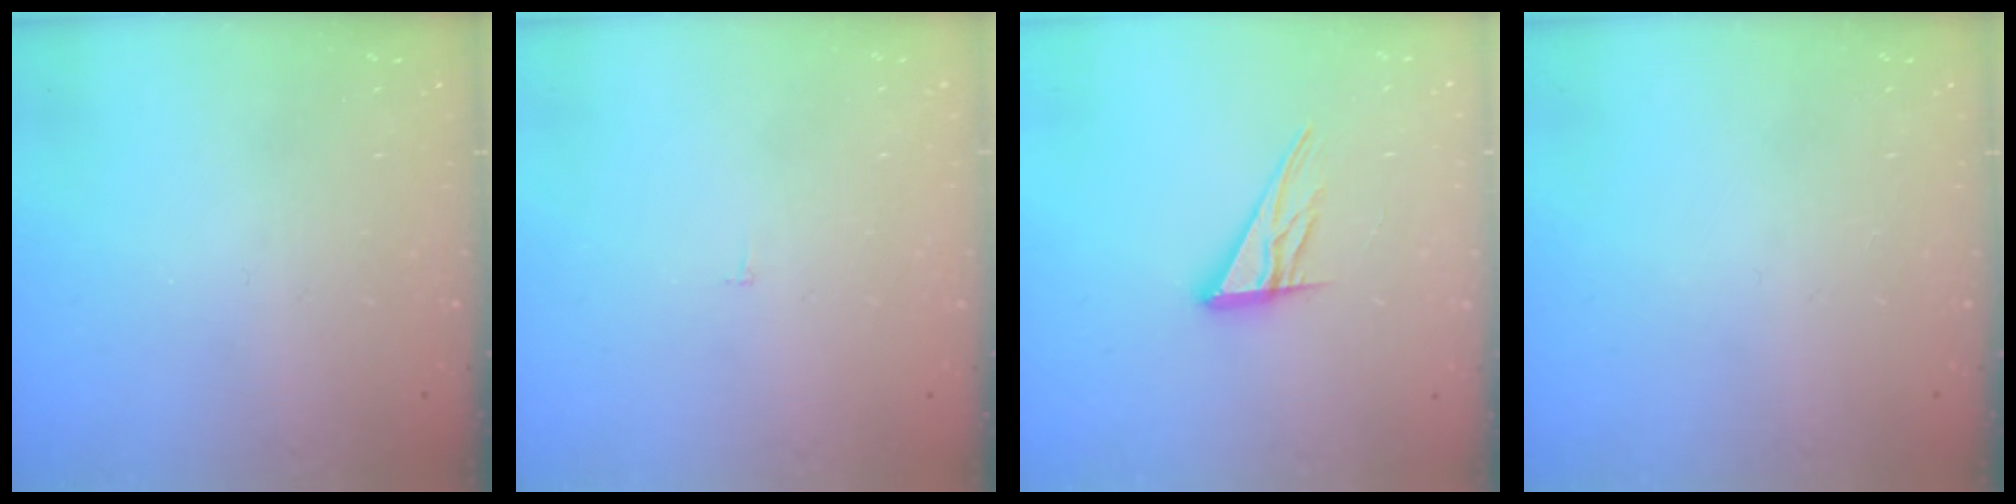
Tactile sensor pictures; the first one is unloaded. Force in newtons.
{"total": 2.3, "press": 2.3, "slide": 0.2}
{"total": 11.6, "press": 11.5, "slide": 1.0}
{"total": 0.0}